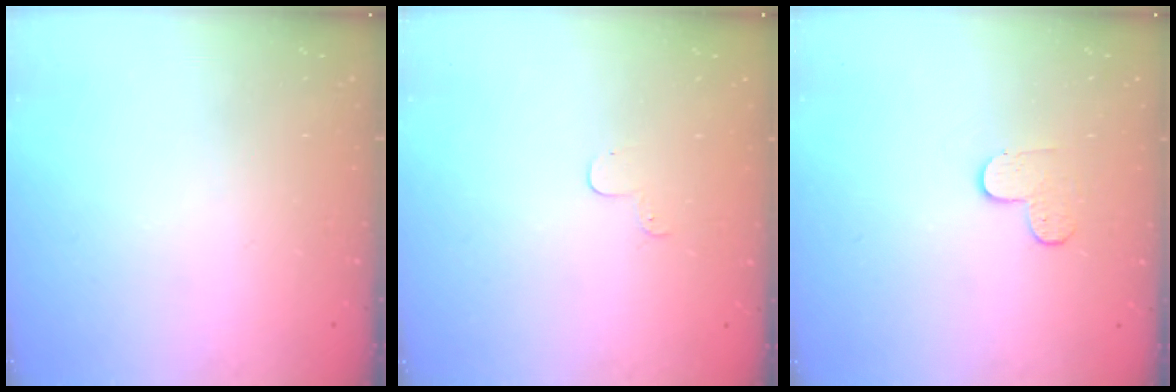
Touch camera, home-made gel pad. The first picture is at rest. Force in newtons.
{"total": 2.9, "press": 2.8, "slide": 0.3}
{"total": 4.3, "press": 4.3, "slide": 0.5}